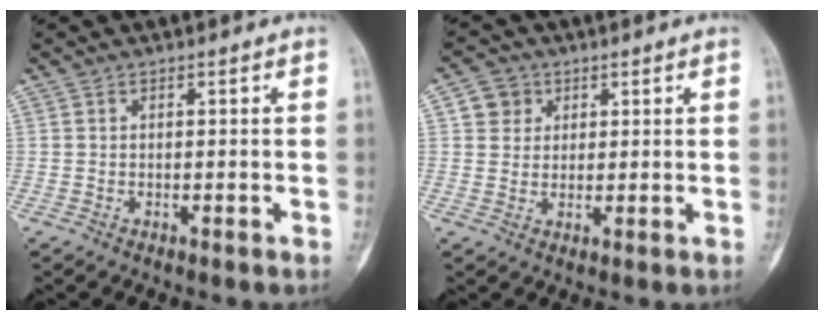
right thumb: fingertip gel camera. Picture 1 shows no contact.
{"total": 4.4, "force": [1.6, 4.1, 0.9], "torque": [0.013, -0.001, 0.024]}